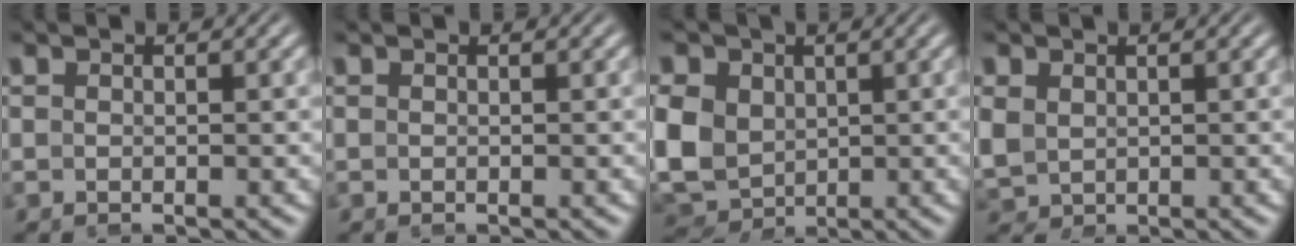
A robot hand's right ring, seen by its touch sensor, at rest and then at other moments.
{"total": 0.0}
{"total": 8.3, "force": [-0.7, 7.5, 3.7], "torque": [-0.109, -0.047, 0.004]}
{"total": 4.6, "force": [-0.2, 4.3, 1.6], "torque": [-0.065, -0.030, 0.012]}